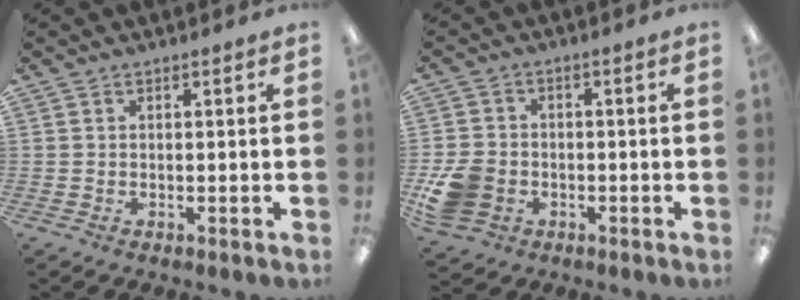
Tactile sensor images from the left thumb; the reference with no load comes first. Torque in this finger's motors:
{"motor_torque": [-0.73, 1.00, -0.20, 0.30, 0.07]}